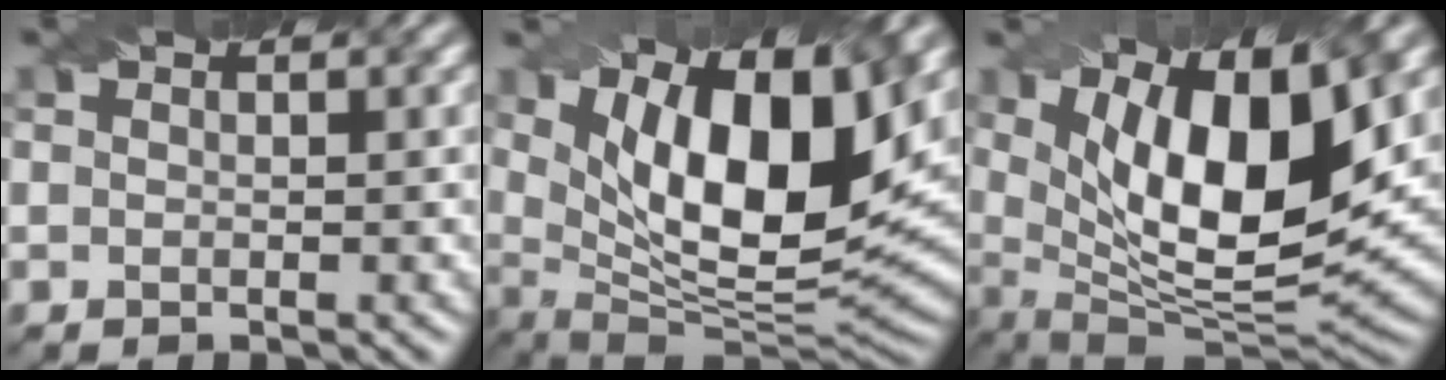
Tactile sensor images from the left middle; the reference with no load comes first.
{"total": 14.3, "force": [5.3, 5.6, 12.1], "torque": [-0.196, -0.002, 0.092]}
{"total": 13.4, "force": [4.5, 5.1, 11.6], "torque": [-0.185, -0.006, 0.078]}